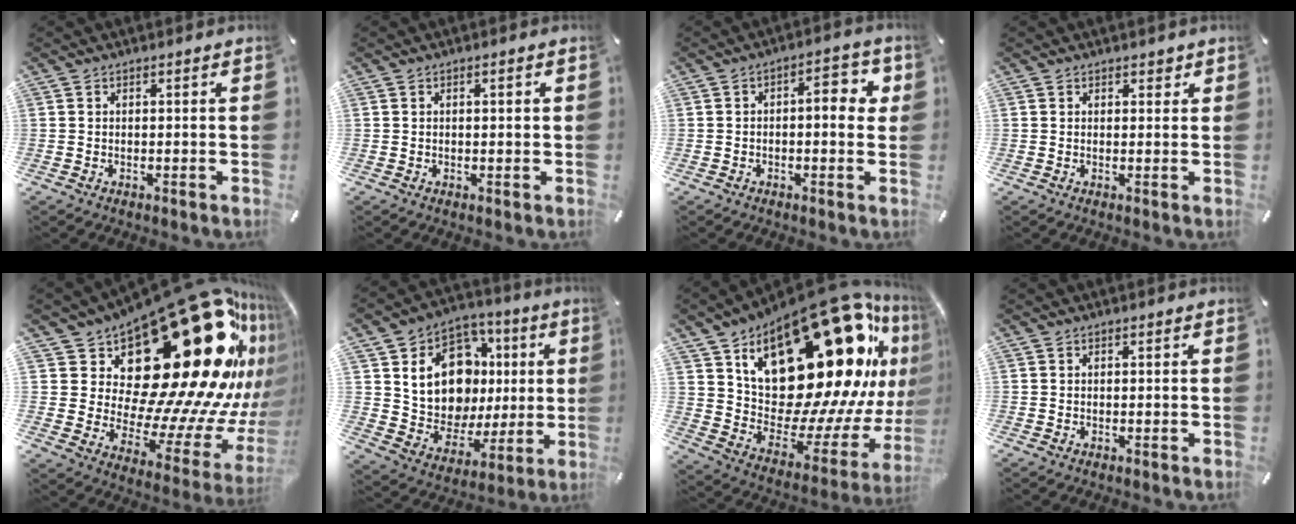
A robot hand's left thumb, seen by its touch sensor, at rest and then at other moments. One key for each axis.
{"total": 1.4, "fx": 0.2, "fy": 0.5, "fz": 1.3, "tx": -0.024, "ty": 0.004, "tz": 0.000}
{"total": 6.7, "fx": 0.3, "fy": 3.2, "fz": 5.9, "tx": -0.074, "ty": 0.002, "tz": -0.007}
{"total": 1.4, "fx": 0.8, "fy": 1.0, "fz": 0.5, "tx": 0.006, "ty": -0.003, "tz": 0.010}
{"total": 38.7, "fx": 15.8, "fy": 19.2, "fz": 29.7, "tx": -0.420, "ty": -0.200, "tz": 0.326}
{"total": 16.9, "fx": 4.3, "fy": 13.5, "fz": 9.1, "tx": -0.151, "ty": -0.020, "tz": 0.088}
{"total": 34.9, "fx": 17.5, "fy": 16.9, "fz": 25.0, "tx": -0.325, "ty": -0.178, "tz": 0.340}
{"total": 0.0}